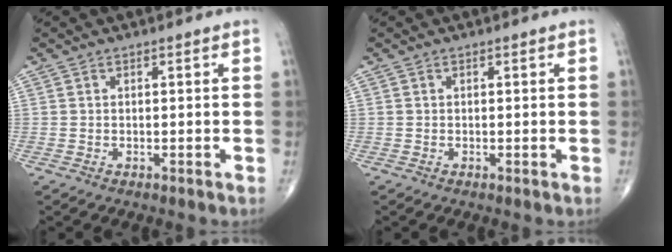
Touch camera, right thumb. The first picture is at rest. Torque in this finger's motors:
{"motor_torque": [1.26, 0.31, -0.08, -0.16, 0.02]}